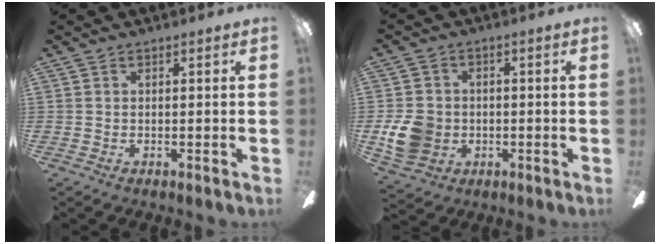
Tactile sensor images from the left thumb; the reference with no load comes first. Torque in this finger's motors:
{"motor_torque": [0.36, 0.45, 0.37, -0.36, 0.01]}